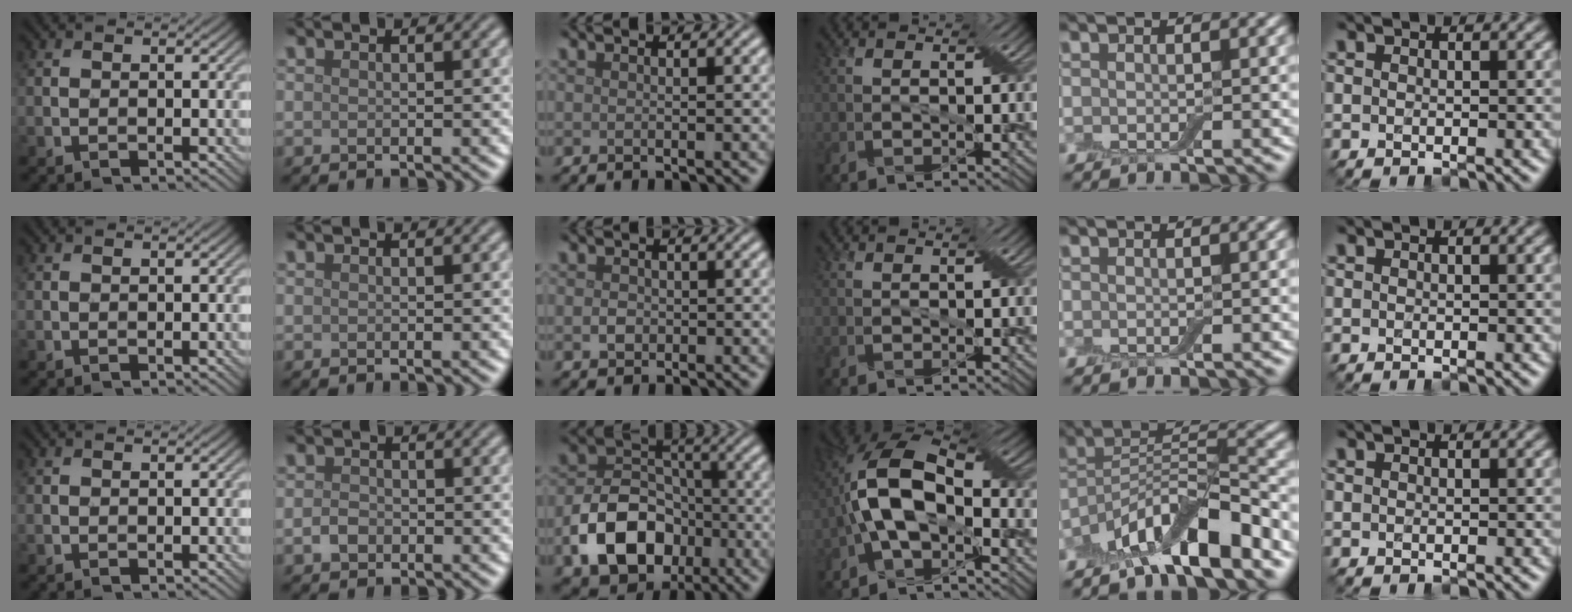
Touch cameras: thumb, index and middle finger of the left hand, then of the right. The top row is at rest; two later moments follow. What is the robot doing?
{"motion": "fold", "object": "apron"}